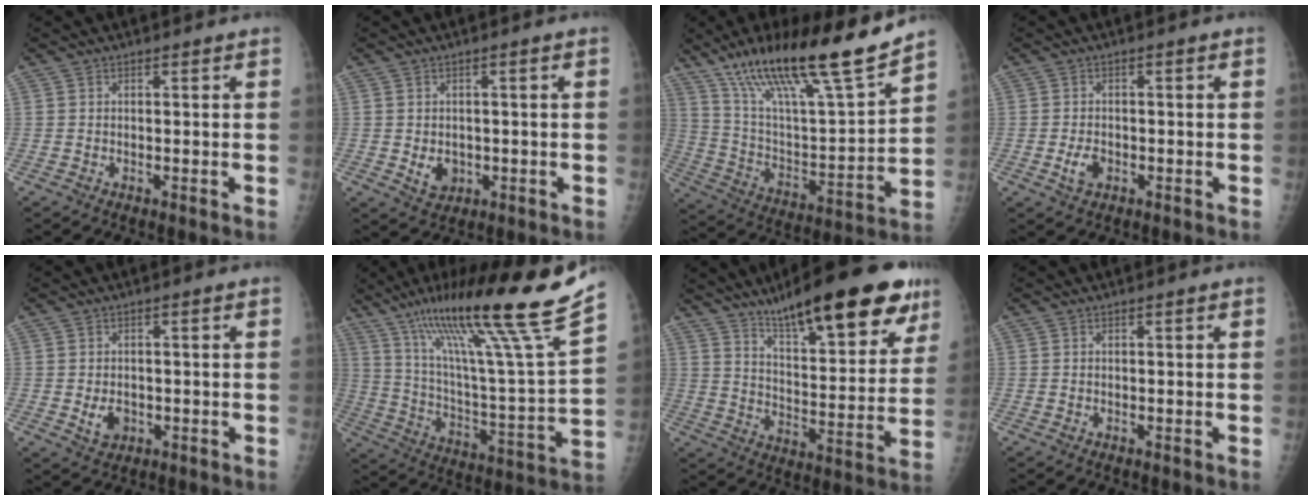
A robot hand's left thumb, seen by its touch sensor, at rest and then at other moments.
{"total": 4.1, "force": [-0.7, 3.2, 2.5], "torque": [-0.022, 0.001, -0.001]}
{"total": 24.5, "force": [17.7, 3.5, 16.5], "torque": [-0.261, -0.065, 0.312]}
{"total": 3.2, "force": [-1.1, 2.1, 2.2], "torque": [-0.037, 0.007, -0.017]}
{"total": 3.8, "force": [-0.9, 2.8, 2.4], "torque": [-0.029, 0.004, -0.007]}
{"total": 27.6, "force": [18.9, 0.7, 20.1], "torque": [-0.311, -0.070, 0.319]}
{"total": 24.1, "force": [15.8, 6.3, 17.0], "torque": [-0.215, -0.056, 0.242]}
{"total": 0.0}